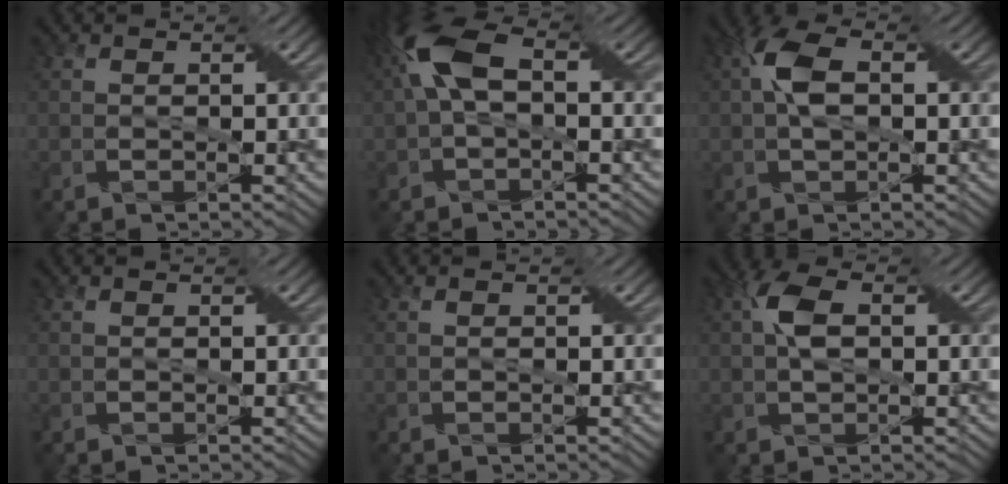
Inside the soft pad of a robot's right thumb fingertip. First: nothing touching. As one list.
[{"total": 7.9, "force": [1.1, 3.7, 6.9], "torque": [-0.156, 0.026, 0.008]}, {"total": 5.3, "force": [0.4, 2.8, 4.5], "torque": [-0.097, 0.012, 0.004]}, {"total": 0.0}, {"total": 0.0}, {"total": 4.4, "force": [0.5, 2.3, 3.7], "torque": [-0.076, 0.010, 0.004]}]